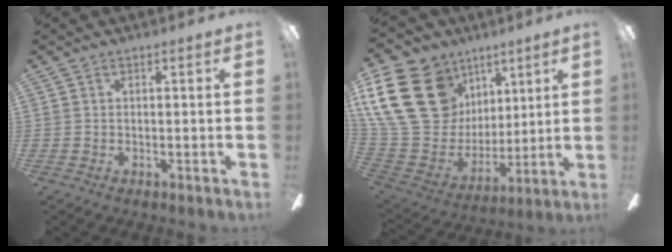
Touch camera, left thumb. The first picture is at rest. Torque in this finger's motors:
{"motor_torque": [0.53, 0.80, 1.62, -1.15, 0.53]}